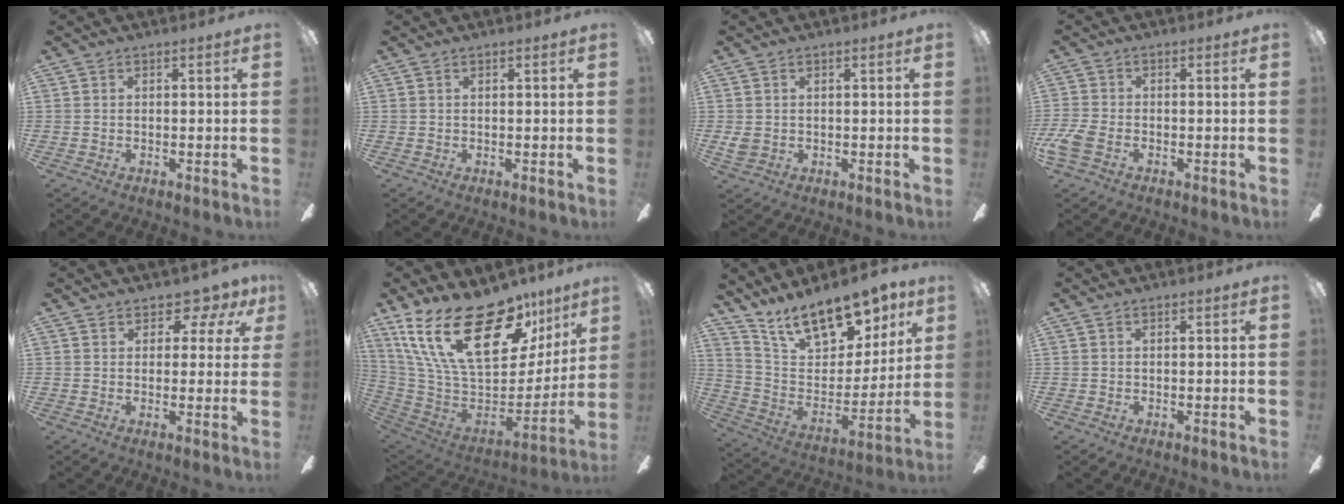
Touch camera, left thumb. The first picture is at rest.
{"total": 0.0}
{"total": 2.4, "force": [0.2, 1.7, 1.7], "torque": [-0.033, 0.005, 0.004]}
{"total": 4.5, "force": [-2.0, 2.2, 3.4], "torque": [-0.079, 0.001, -0.039]}
{"total": 4.9, "force": [3.6, 2.6, 2.2], "torque": [-0.024, -0.020, 0.061]}
{"total": 30.4, "force": [15.9, 15.4, 20.9], "torque": [-0.374, -0.100, 0.293]}
{"total": 16.1, "force": [12.6, 7.2, 6.9], "torque": [-0.118, -0.091, 0.227]}
{"total": 0.0}